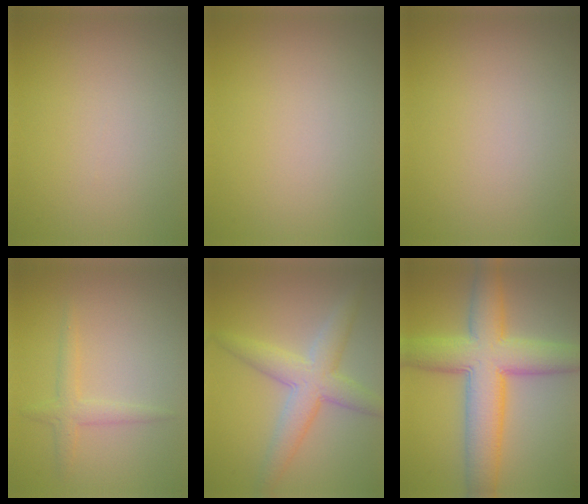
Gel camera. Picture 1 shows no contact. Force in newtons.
{"total": 0.0}
{"total": 0.0}
{"total": 1.8, "press": 1.7, "slide": 0.1}
{"total": 4.9, "press": 4.9, "slide": 0.1}
{"total": 9.3, "press": 9.3, "slide": 0.2}